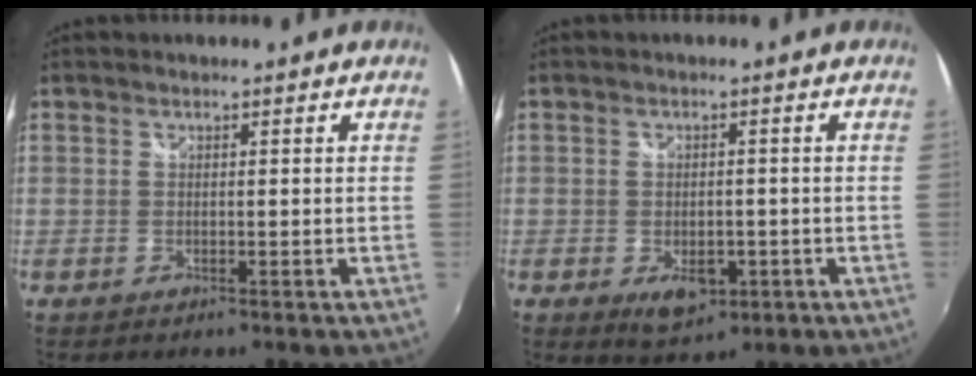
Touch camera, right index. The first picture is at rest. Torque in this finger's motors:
{"motor_torque": [-0.59, 0.88, 0.10, 0.03]}